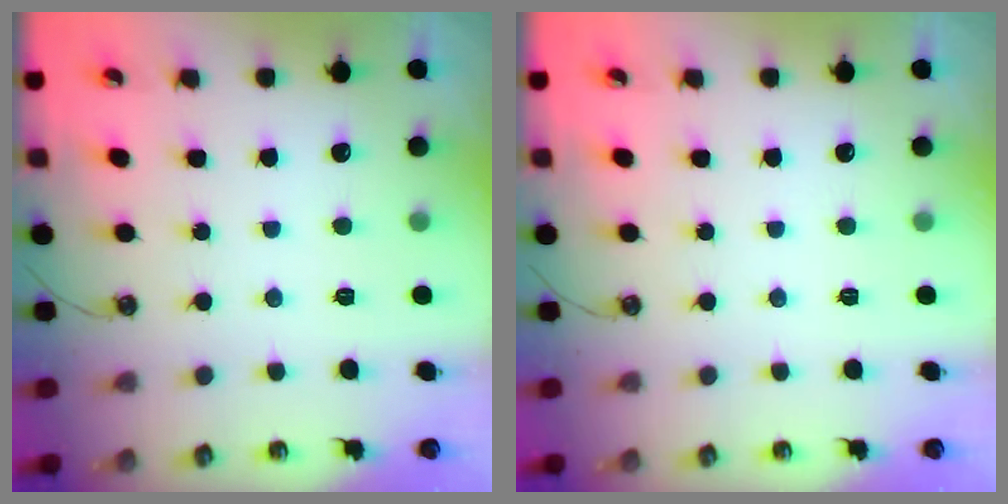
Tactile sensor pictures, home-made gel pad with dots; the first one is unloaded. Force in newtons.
{"total": 0.0}